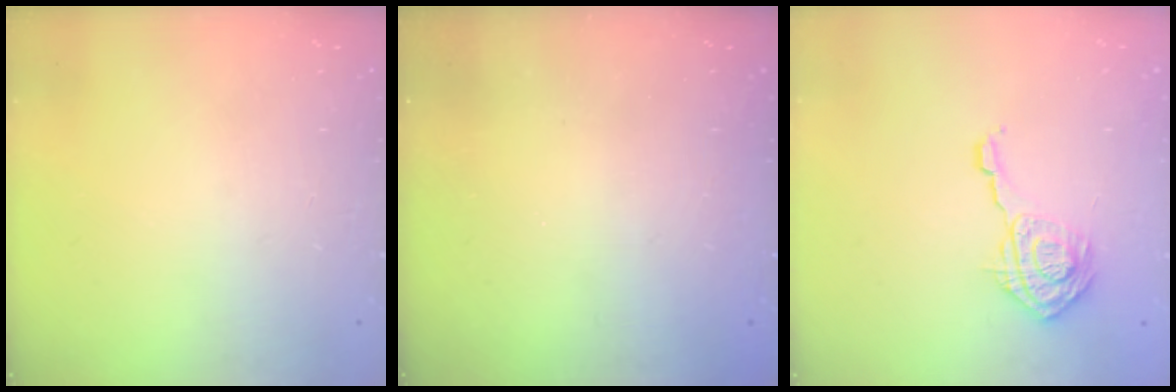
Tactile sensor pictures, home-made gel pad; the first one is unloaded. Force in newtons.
{"total": 2.6, "press": 2.5, "slide": 0.8}
{"total": 13.1, "press": 13.1, "slide": 0.3}